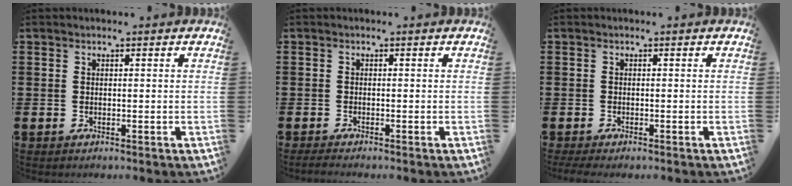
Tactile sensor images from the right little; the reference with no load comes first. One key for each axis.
{"total": 0.0}
{"total": 0.6, "fx": -0.5, "fy": 0.1, "fz": 0.4, "tx": -0.007, "ty": -0.003, "tz": -0.009}